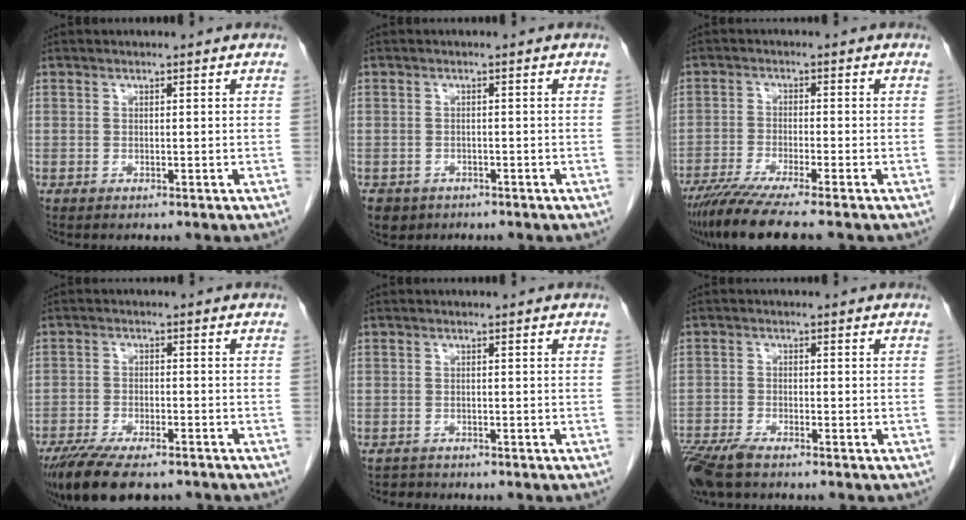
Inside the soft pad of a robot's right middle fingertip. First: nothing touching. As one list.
[{"total": 3.2, "force": [-2.1, 2.4, 0.2], "torque": [-0.005, 0.004, -0.033]}, {"total": 8.8, "force": [-7.1, -0.7, 5.2], "torque": [-0.080, -0.027, -0.121]}, {"total": 12.5, "force": [-9.6, 3.8, 6.9], "torque": [-0.125, -0.018, -0.153]}, {"total": 1.3, "force": [-1.1, 0.4, -0.6], "torque": [0.004, -0.002, -0.019]}, {"total": 6.2, "force": [-5.0, 1.3, 3.5], "torque": [-0.070, -0.015, -0.094]}]